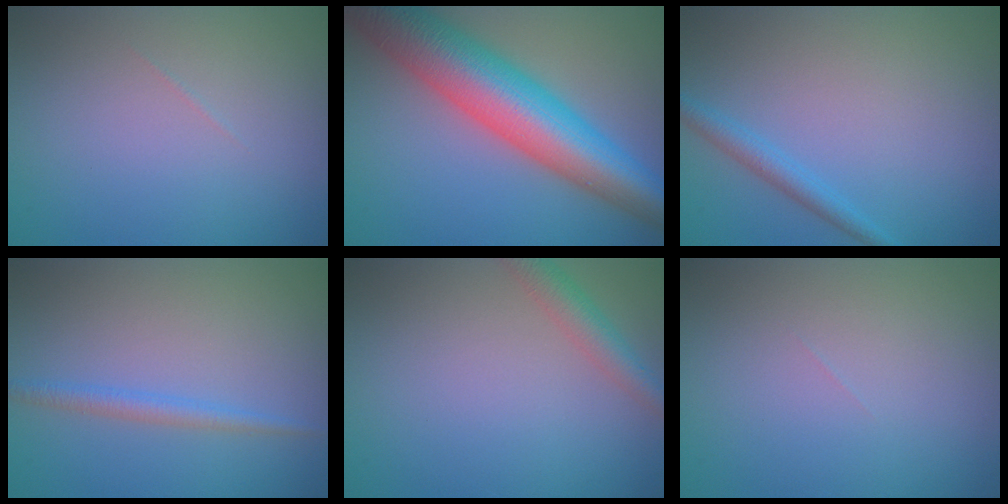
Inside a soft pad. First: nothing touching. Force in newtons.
{"total": 11.7, "press": 11.7, "slide": 0.5}
{"total": 1.9, "press": 1.9, "slide": 0.1}
{"total": 1.7, "press": 1.7, "slide": 0.1}
{"total": 2.6, "press": 2.6, "slide": 0.1}
{"total": 0.0}